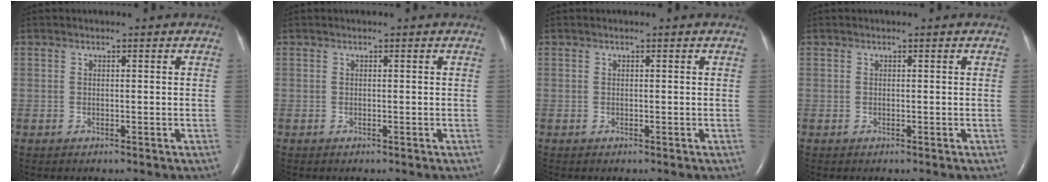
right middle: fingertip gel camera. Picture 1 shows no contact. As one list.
[{"total": 0.0}, {"total": 0.0}, {"total": 0.0}]